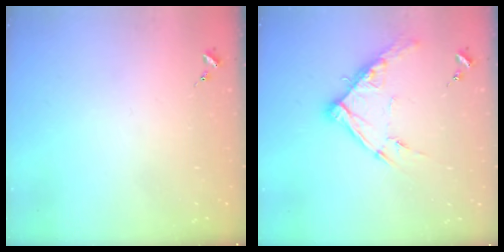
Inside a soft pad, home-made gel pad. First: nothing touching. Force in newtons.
{"total": 12.4, "press": 12.3, "slide": 1.0}